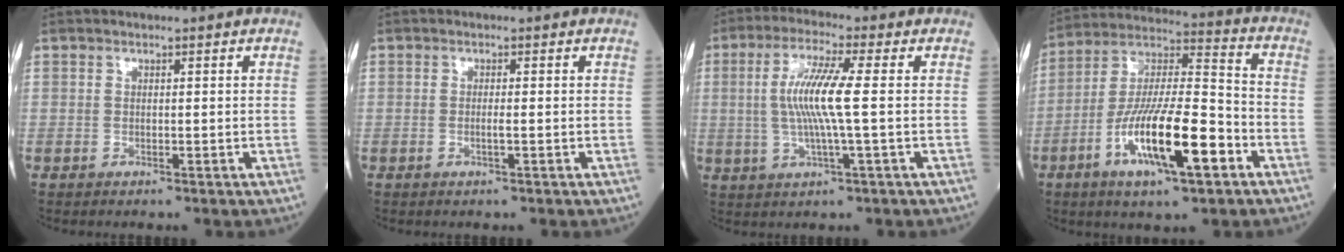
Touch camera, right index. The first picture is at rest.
{"total": 0.9, "force": [-0.2, -0.1, 0.9], "torque": [-0.019, 0.000, -0.003]}
{"total": 8.4, "force": [0.5, -0.1, 8.4], "torque": [-0.173, 0.003, 0.007]}
{"total": 16.8, "force": [-6.6, 3.0, 15.2], "torque": [-0.290, -0.006, -0.113]}